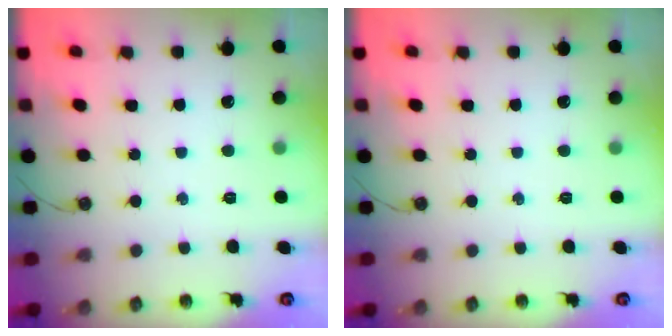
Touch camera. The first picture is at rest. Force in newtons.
{"total": 0.0}